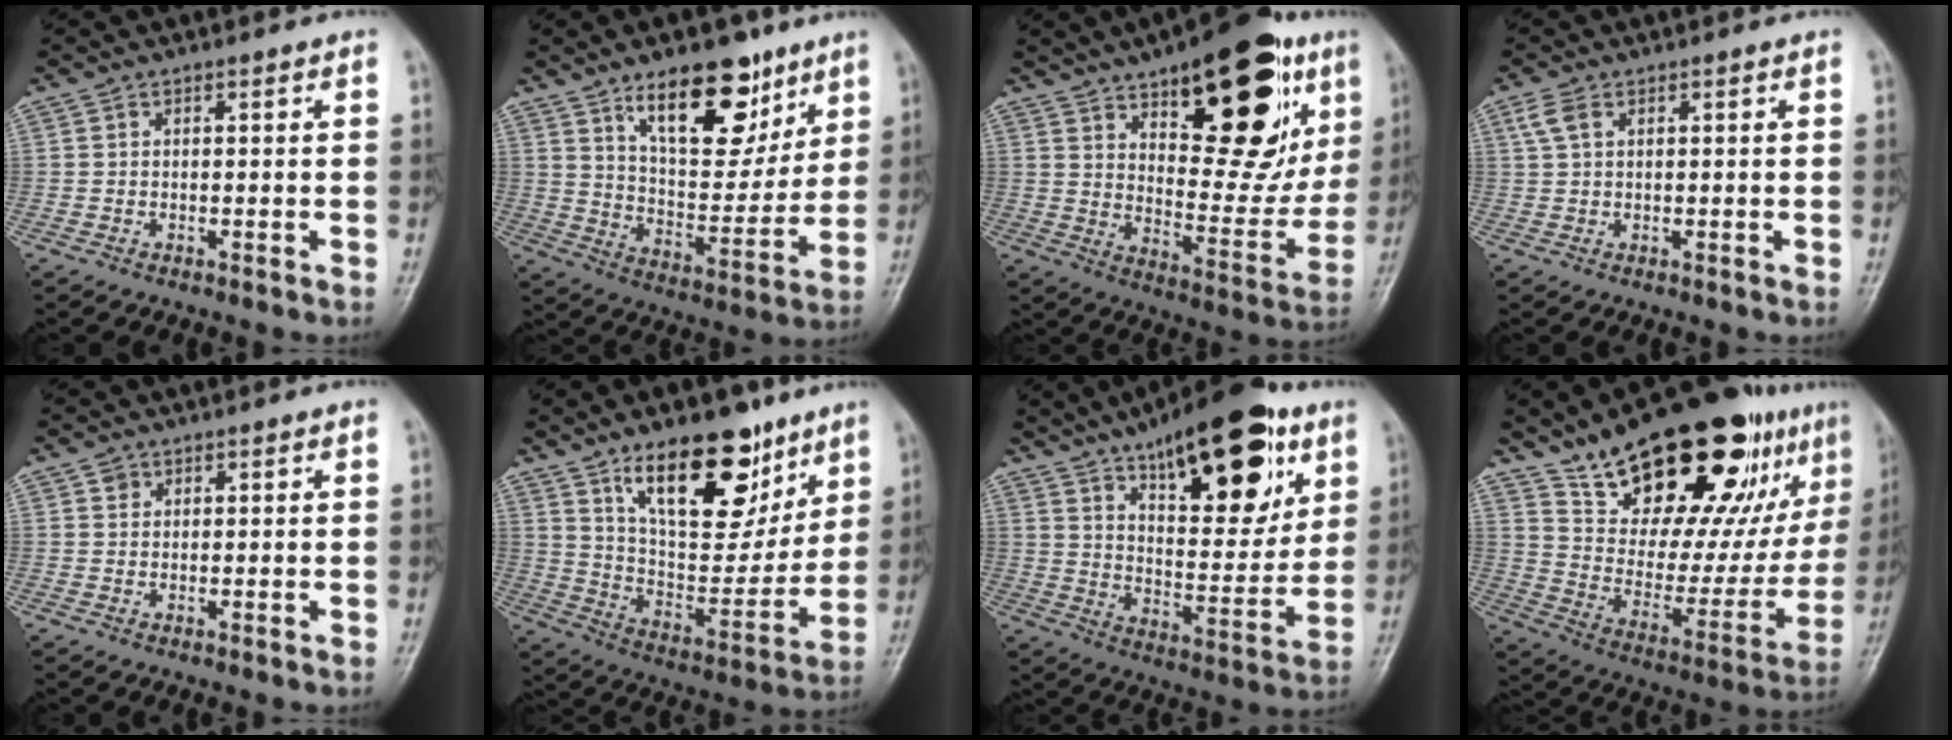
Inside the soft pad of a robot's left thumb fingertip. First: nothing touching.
{"total": 17.7, "force": [10.7, 8.4, 11.3], "torque": [-0.117, -0.066, 0.180]}
{"total": 28.2, "force": [13.3, 11.8, 21.8], "torque": [-0.261, -0.038, 0.200]}
{"total": 2.7, "force": [1.2, 1.5, 2.0], "torque": [-0.049, 0.010, 0.028]}
{"total": 1.2, "force": [0.6, 1.1, 0.2], "torque": [0.007, -0.001, 0.007]}
{"total": 21.4, "force": [12.9, 10.0, 13.9], "torque": [-0.157, -0.067, 0.222]}
{"total": 25.0, "force": [13.3, 10.1, 18.7], "torque": [-0.236, -0.044, 0.210]}
{"total": 31.7, "force": [19.8, 13.0, 21.1], "torque": [-0.276, -0.059, 0.314]}